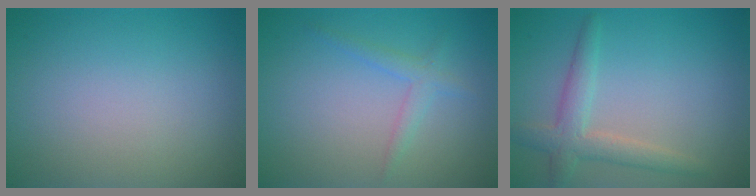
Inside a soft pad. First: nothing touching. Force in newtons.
{"total": 1.6, "press": 1.6, "slide": 0.2}
{"total": 3.2, "press": 3.1, "slide": 0.3}